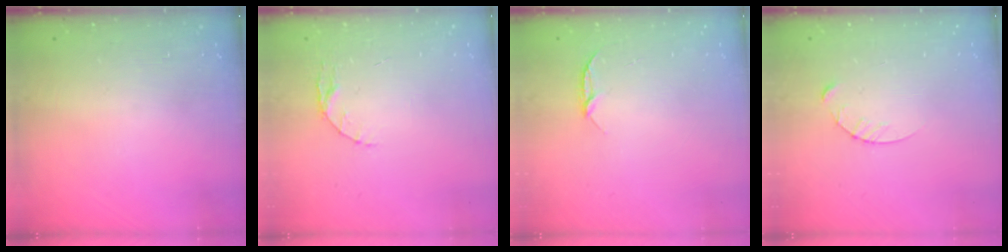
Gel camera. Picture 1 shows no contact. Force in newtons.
{"total": 4.1, "press": 4.1, "slide": 0.5}
{"total": 4.4, "press": 4.4, "slide": 0.4}
{"total": 3.4, "press": 3.4, "slide": 0.4}